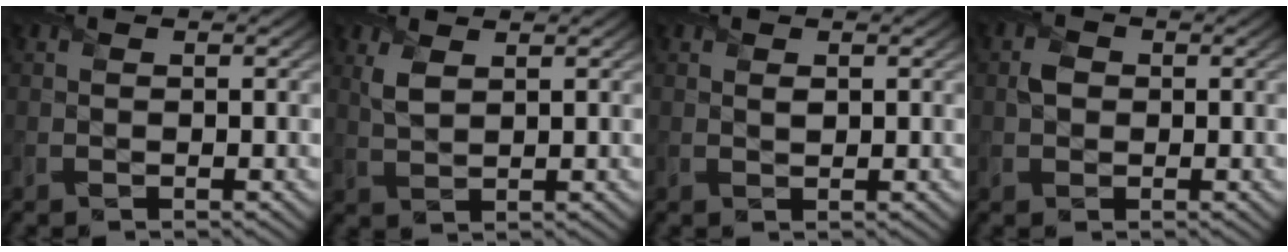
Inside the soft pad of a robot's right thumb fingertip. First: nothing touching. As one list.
[{"total": 2.6, "force": [1.4, 1.2, 1.9], "torque": [-0.052, 0.000, 0.034]}, {"total": 0.8, "force": [0.5, 0.4, 0.5], "torque": [-0.010, -0.001, 0.011]}, {"total": 1.9, "force": [0.0, 1.7, 0.8], "torque": [-0.022, -0.001, -0.005]}]